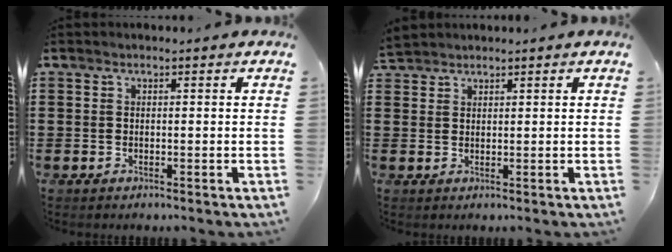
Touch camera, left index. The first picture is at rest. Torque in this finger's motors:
{"motor_torque": [1.31, -0.82, 1.05, 0.21]}